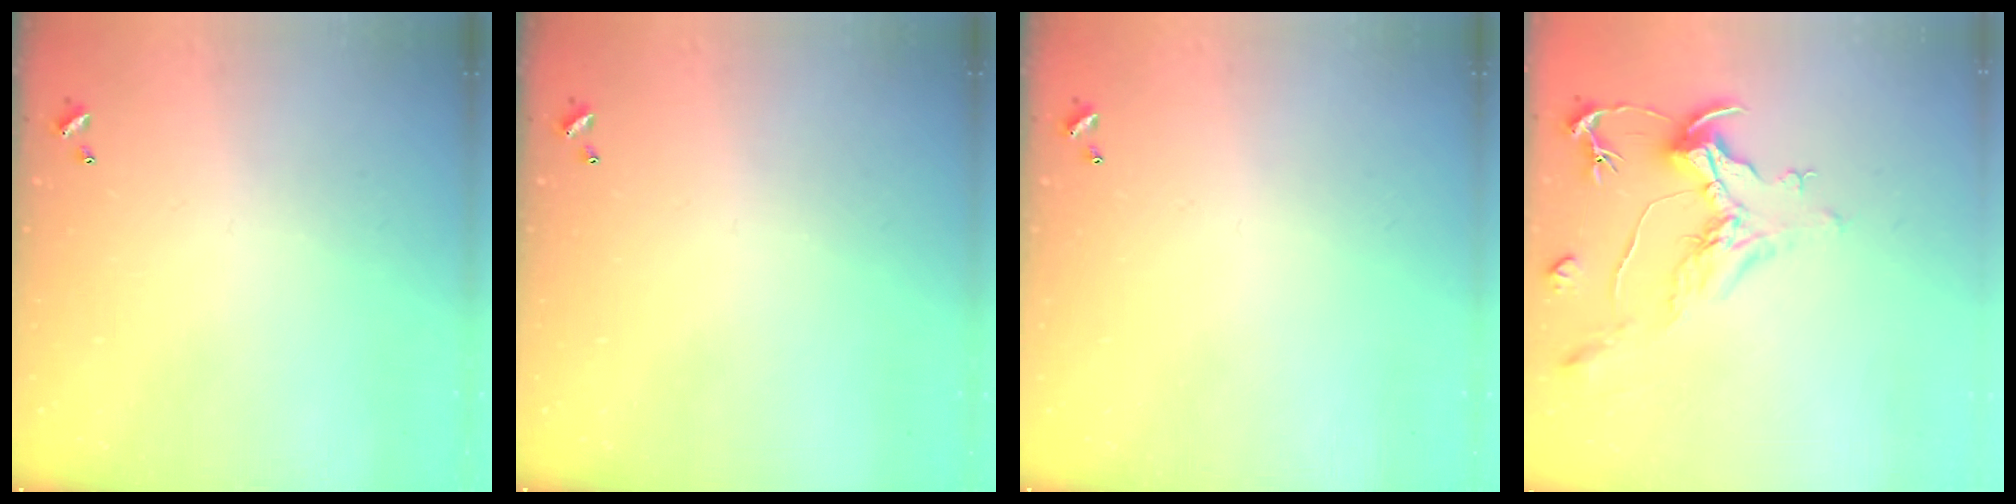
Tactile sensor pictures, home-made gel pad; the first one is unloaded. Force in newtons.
{"total": 0.0}
{"total": 0.0}
{"total": 2.2, "press": 1.7, "slide": 1.3}